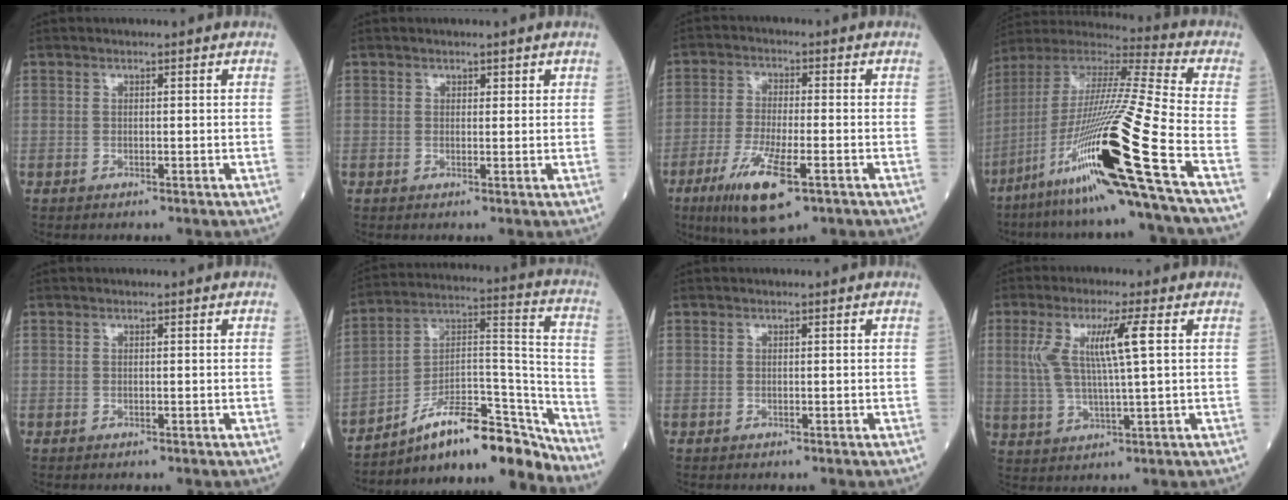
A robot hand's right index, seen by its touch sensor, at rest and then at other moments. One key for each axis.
{"total": 1.0, "fx": 0.7, "fy": 0.7, "fz": 0.3, "tx": 0.004, "ty": -0.001, "tz": 0.006}
{"total": 10.6, "fx": -5.5, "fy": 2.1, "fz": 8.8, "tx": -0.173, "ty": -0.025, "tz": -0.092}
{"total": 25.5, "fx": -11.5, "fy": -1.5, "fz": 22.7, "tx": -0.427, "ty": -0.040, "tz": -0.212}
{"total": 0.0}
{"total": 17.9, "fx": -14.2, "fy": 4.4, "fz": 10.1, "tx": -0.133, "ty": 0.058, "tz": -0.226}
{"total": 0.0}
{"total": 7.9, "fx": 2.1, "fy": 0.1, "fz": 7.6, "tx": -0.165, "ty": 0.008, "tz": 0.046}